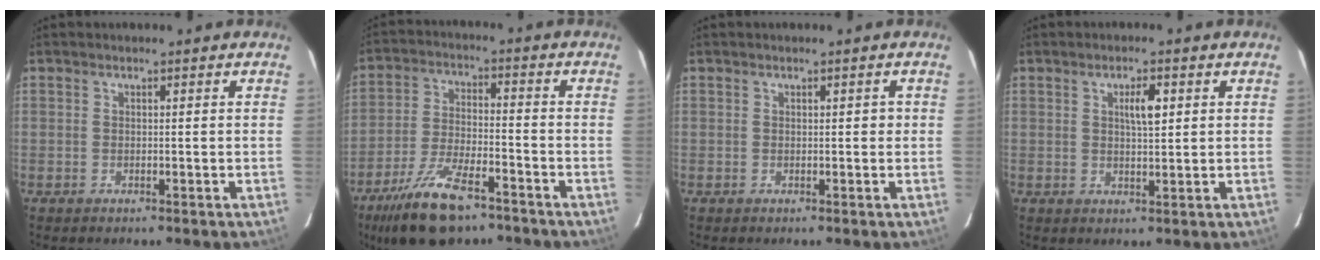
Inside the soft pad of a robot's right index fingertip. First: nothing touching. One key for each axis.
{"total": 12.2, "fx": -8.5, "fy": 3.3, "fz": 8.2, "tx": -0.163, "ty": -0.021, "tz": -0.151}
{"total": 0.9, "fx": 0.1, "fy": 0.5, "fz": 0.7, "tx": -0.009, "ty": 0.012, "tz": 0.004}
{"total": 3.4, "fx": 1.1, "fy": 0.7, "fz": 3.2, "tx": -0.054, "ty": 0.003, "tz": 0.019}